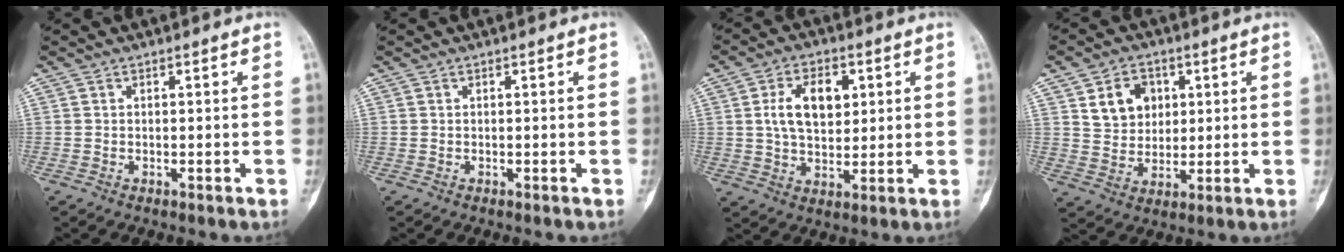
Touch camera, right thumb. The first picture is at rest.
{"total": 0.0}
{"total": 10.1, "force": [2.5, 6.3, 7.5], "torque": [-0.111, -0.004, 0.047]}
{"total": 8.7, "force": [3.0, 6.9, 4.4], "torque": [-0.039, -0.013, 0.058]}